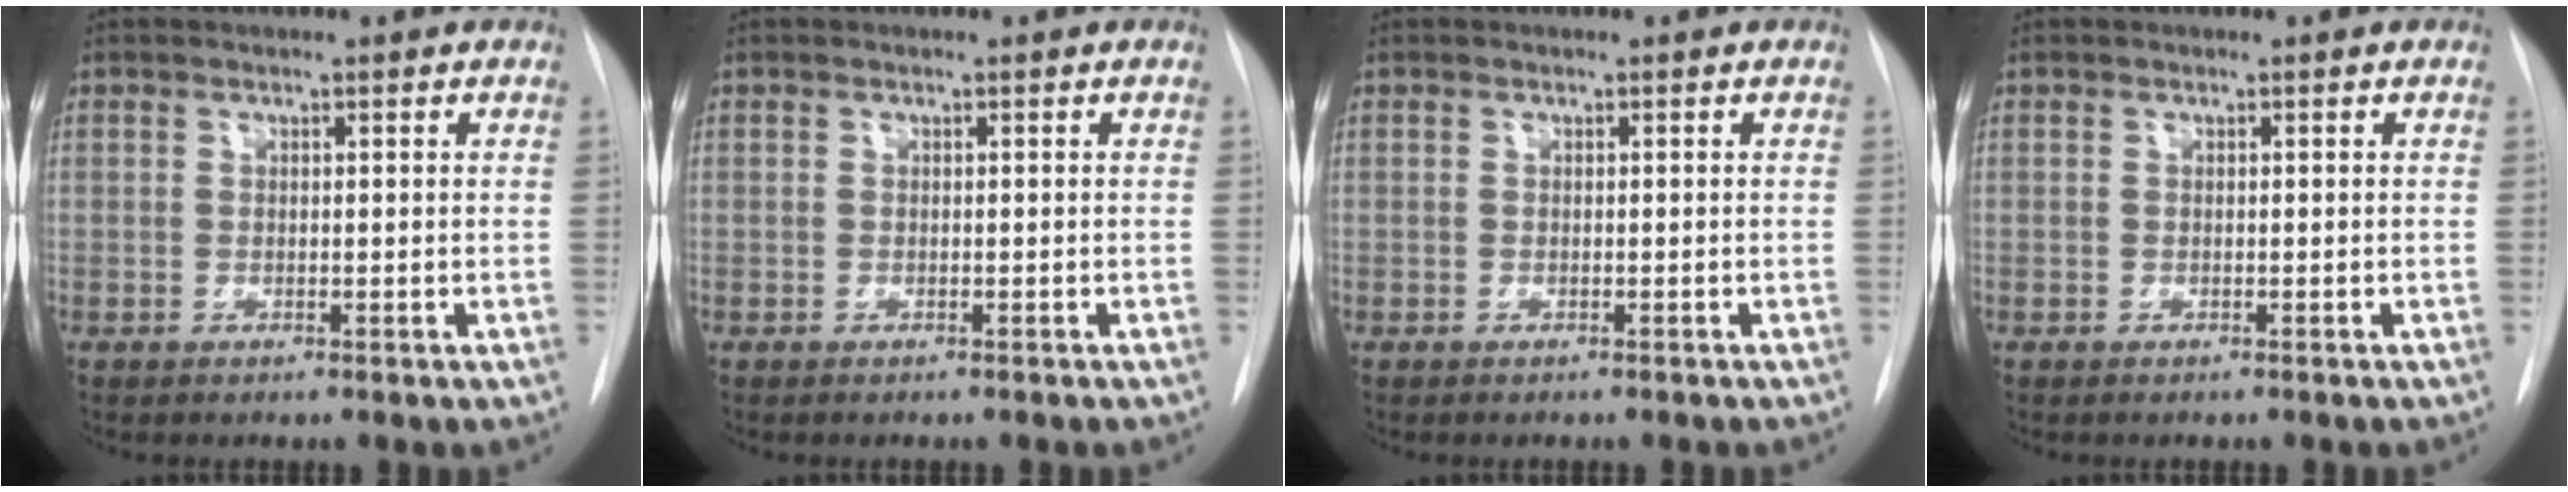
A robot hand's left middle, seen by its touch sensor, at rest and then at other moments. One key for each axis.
{"total": 0.9, "fx": -0.9, "fy": 0.0, "fz": 0.4, "tx": -0.003, "ty": 0.000, "tz": -0.011}
{"total": 1.2, "fx": -1.1, "fy": 0.0, "fz": 0.5, "tx": -0.005, "ty": 0.000, "tz": -0.013}
{"total": 0.5, "fx": -0.5, "fy": 0.0, "fz": 0.2, "tx": 0.001, "ty": -0.001, "tz": -0.006}